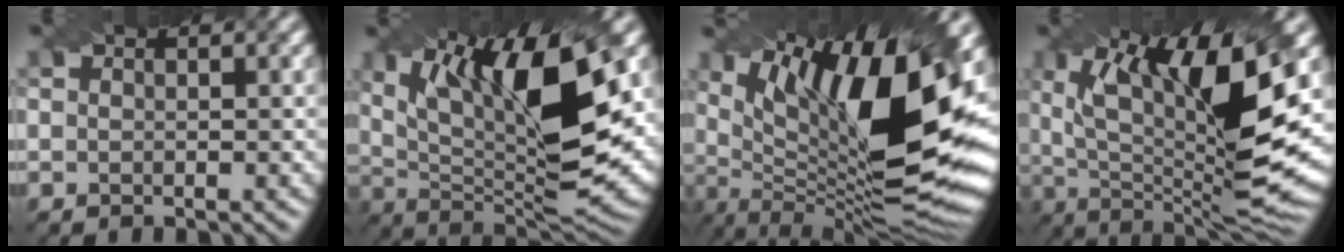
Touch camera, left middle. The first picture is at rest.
{"total": 14.3, "force": [4.4, 4.1, 13.0], "torque": [-0.211, -0.004, 0.076]}
{"total": 17.1, "force": [5.4, 5.1, 15.4], "torque": [-0.246, 0.004, 0.102]}
{"total": 14.9, "force": [4.1, 4.5, 13.6], "torque": [-0.224, -0.012, 0.073]}